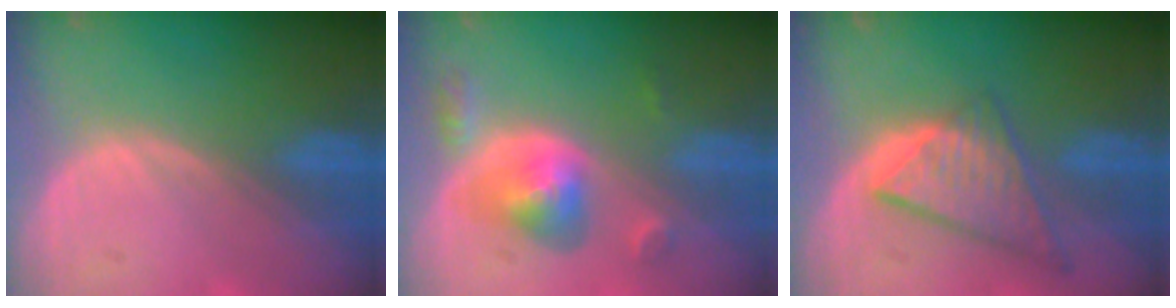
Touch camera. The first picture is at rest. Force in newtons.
{"total": 6.1, "press": 5.6, "slide": 2.4}
{"total": 8.7, "press": 7.5, "slide": 4.4}